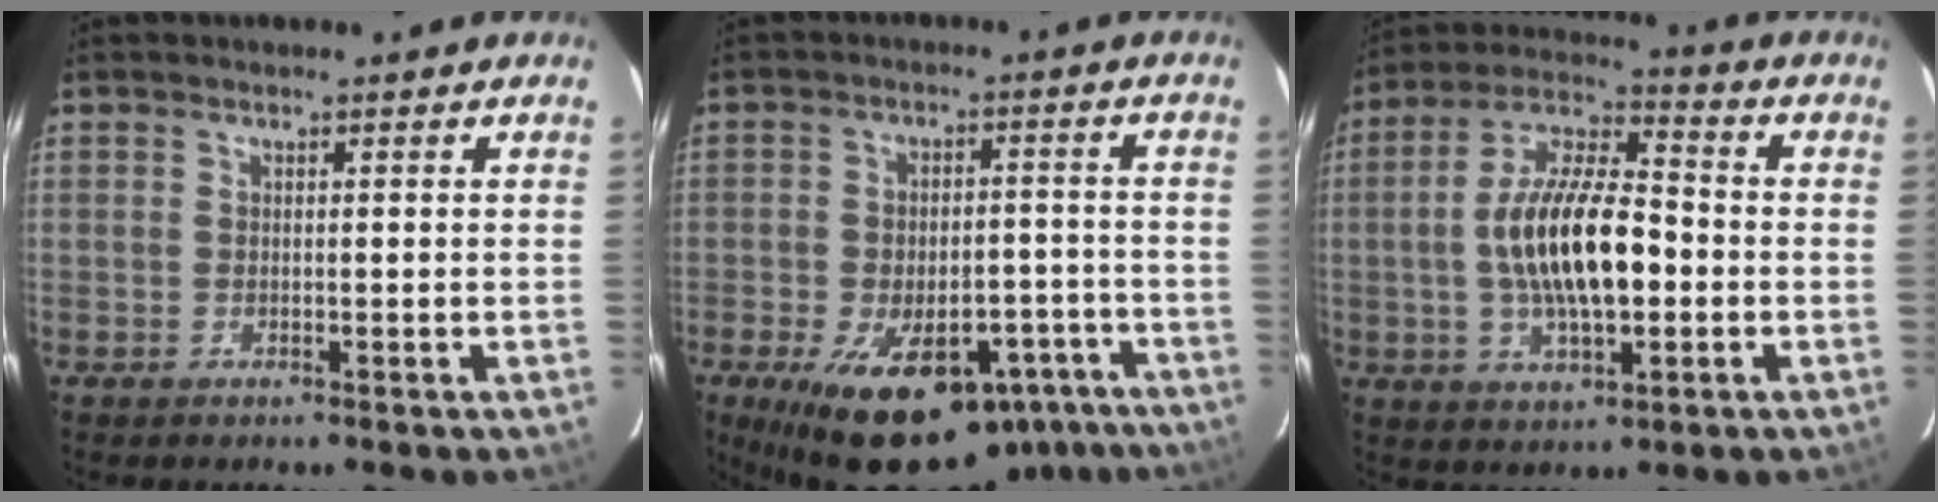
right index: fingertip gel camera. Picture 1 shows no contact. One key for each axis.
{"total": 22.2, "fx": -14.3, "fy": 11.3, "fz": 12.6, "tx": -0.221, "ty": 0.001, "tz": -0.179}
{"total": 15.8, "fx": -1.8, "fy": 6.2, "fz": 14.4, "tx": -0.275, "ty": 0.011, "tz": -0.034}